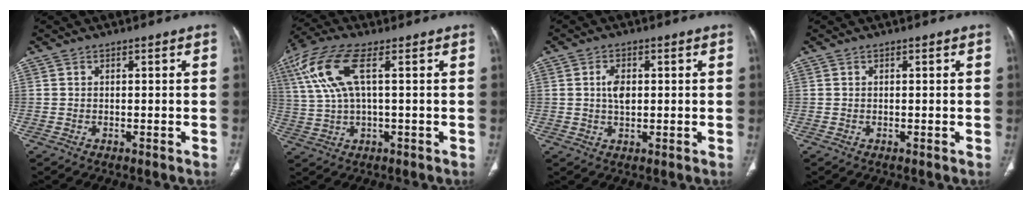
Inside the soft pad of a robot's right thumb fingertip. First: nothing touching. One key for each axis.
{"total": 10.7, "fx": 3.5, "fy": 3.2, "fz": 9.6, "tx": -0.246, "ty": 0.017, "tz": 0.071}
{"total": 3.6, "fx": 0.6, "fy": 2.1, "fz": 2.9, "tx": -0.049, "ty": -0.001, "tz": 0.012}
{"total": 0.0}